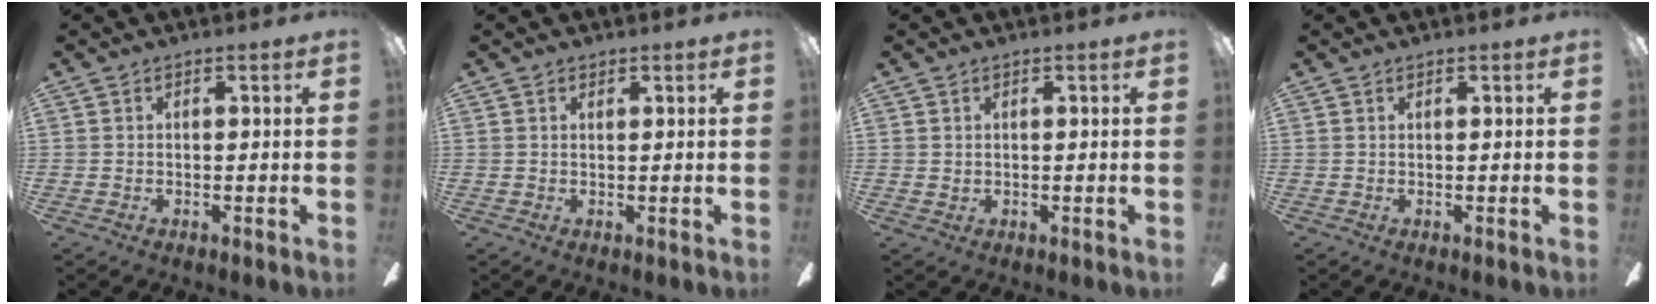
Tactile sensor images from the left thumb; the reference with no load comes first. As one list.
[{"total": 1.1, "force": [0.8, 0.5, 0.6], "torque": [-0.006, -0.002, 0.013]}, {"total": 0.7, "force": [0.4, 0.4, 0.3], "torque": [-0.007, 0.003, 0.007]}, {"total": 0.5, "force": [0.4, 0.1, 0.3], "torque": [-0.008, 0.001, 0.008]}]